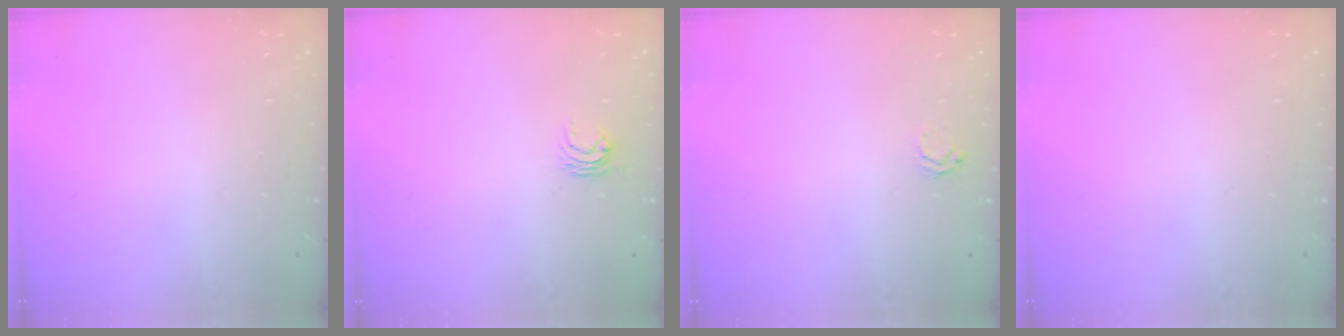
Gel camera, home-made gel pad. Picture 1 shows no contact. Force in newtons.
{"total": 4.1, "press": 4.0, "slide": 0.5}
{"total": 3.0, "press": 3.0, "slide": 0.5}
{"total": 0.0}